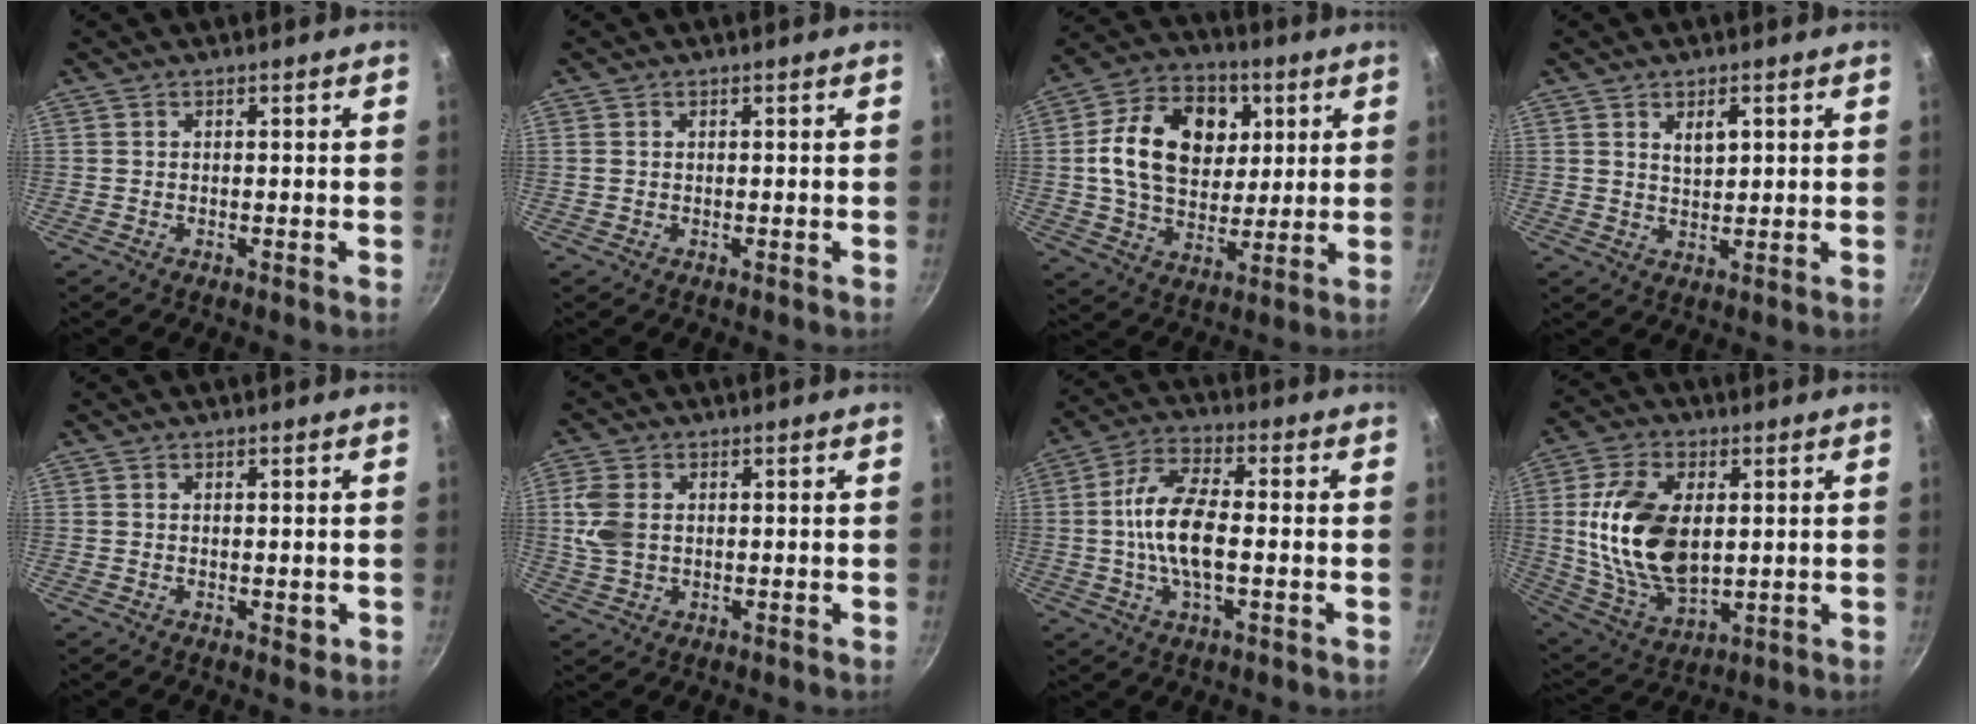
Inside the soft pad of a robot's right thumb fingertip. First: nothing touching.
{"total": 0.6, "force": [0.1, 0.5, 0.3], "torque": [-0.005, 0.002, 0.002]}
{"total": 18.8, "force": [4.2, 13.7, 12.1], "torque": [-0.177, 0.003, 0.065]}
{"total": 3.8, "force": [1.5, 2.0, 2.8], "torque": [-0.037, -0.009, 0.029]}
{"total": 1.1, "force": [0.0, 0.6, 1.0], "torque": [-0.011, -0.002, 0.000]}
{"total": 6.5, "force": [0.9, 4.5, 4.6], "torque": [-0.094, 0.005, 0.018]}
{"total": 11.7, "force": [-0.8, 5.0, 10.5], "torque": [-0.203, 0.022, -0.026]}
{"total": 18.3, "force": [2.1, 10.9, 14.6], "torque": [-0.263, -0.008, 0.050]}